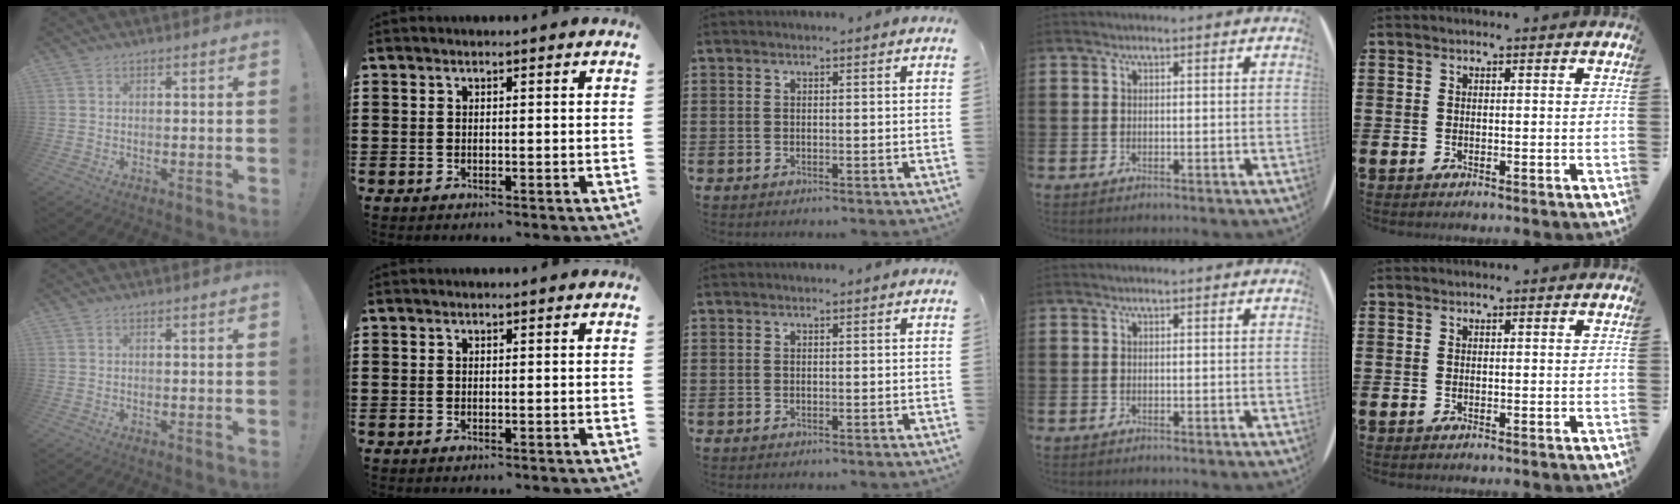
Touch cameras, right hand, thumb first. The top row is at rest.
{}